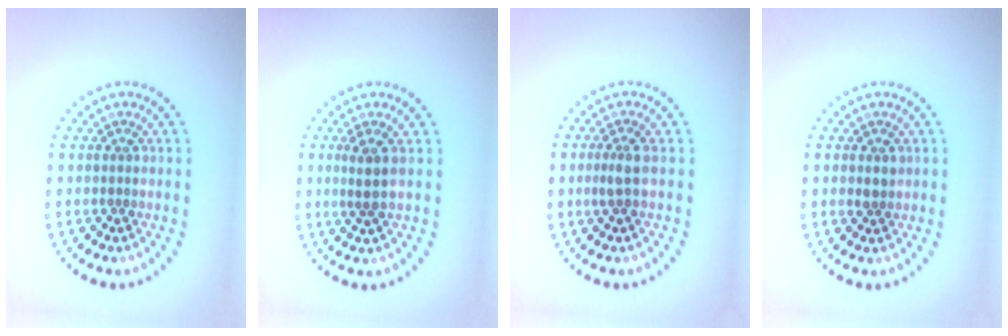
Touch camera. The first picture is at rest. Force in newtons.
{"total": 1.9, "press": 1.4, "slide": 1.3}
{"total": 1.5, "press": 1.3, "slide": 0.8}
{"total": 1.1, "press": 1.1, "slide": 0.4}